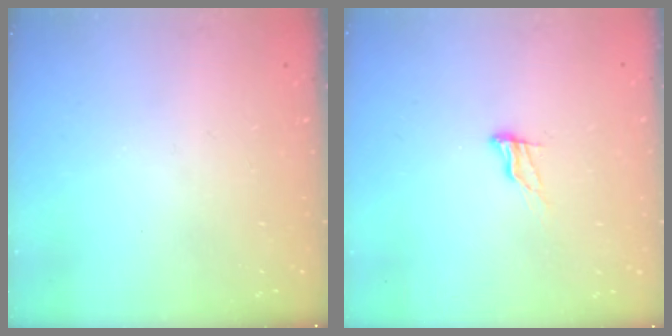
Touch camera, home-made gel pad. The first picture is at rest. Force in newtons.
{"total": 5.8, "press": 5.8, "slide": 0.5}